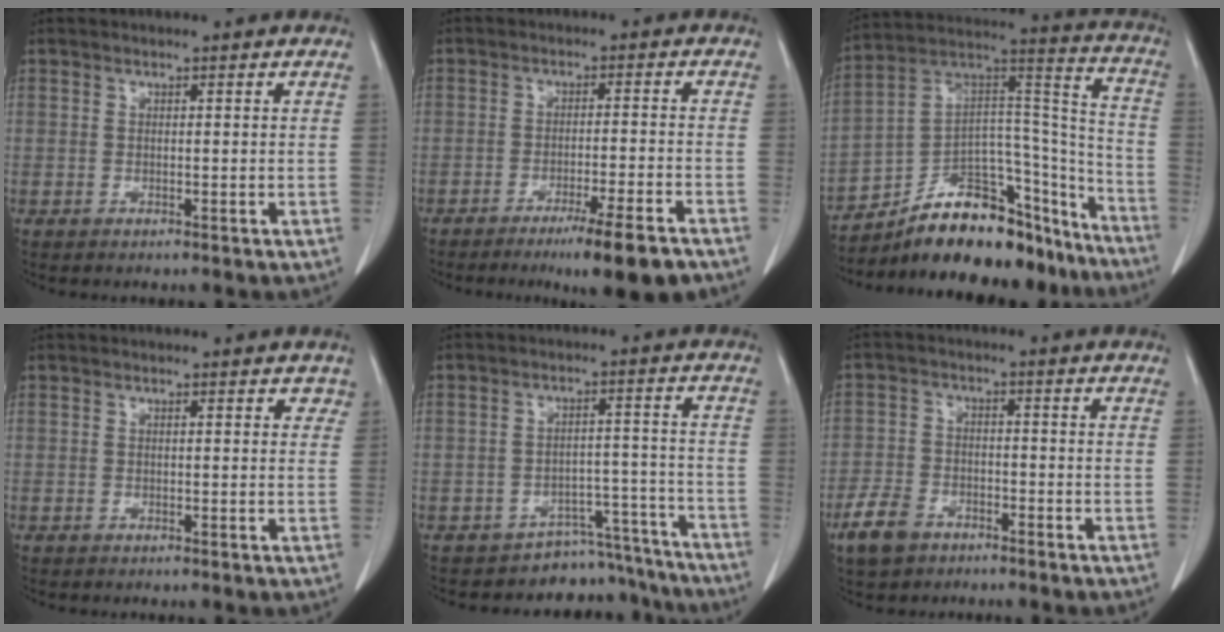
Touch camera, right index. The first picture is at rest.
{"total": 9.2, "force": [-6.6, -0.1, 6.5], "torque": [-0.085, -0.018, -0.099]}
{"total": 22.5, "force": [-18.5, 8.4, 9.6], "torque": [-0.132, 0.052, -0.290]}
{"total": 1.6, "force": [0.9, 1.1, 0.8], "torque": [0.000, 0.007, 0.006]}
{"total": 9.6, "force": [-8.9, 3.5, -1.0], "torque": [0.047, 0.074, -0.120]}
{"total": 6.2, "force": [-4.2, 3.6, 2.8], "torque": [-0.065, 0.000, -0.074]}